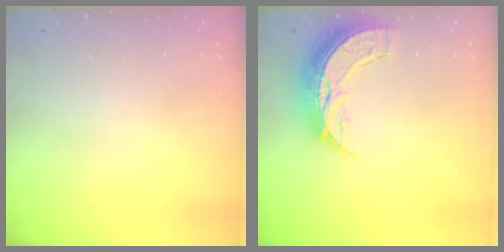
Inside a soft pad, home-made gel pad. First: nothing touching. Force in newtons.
{"total": 11.2, "press": 11.2, "slide": 0.9}